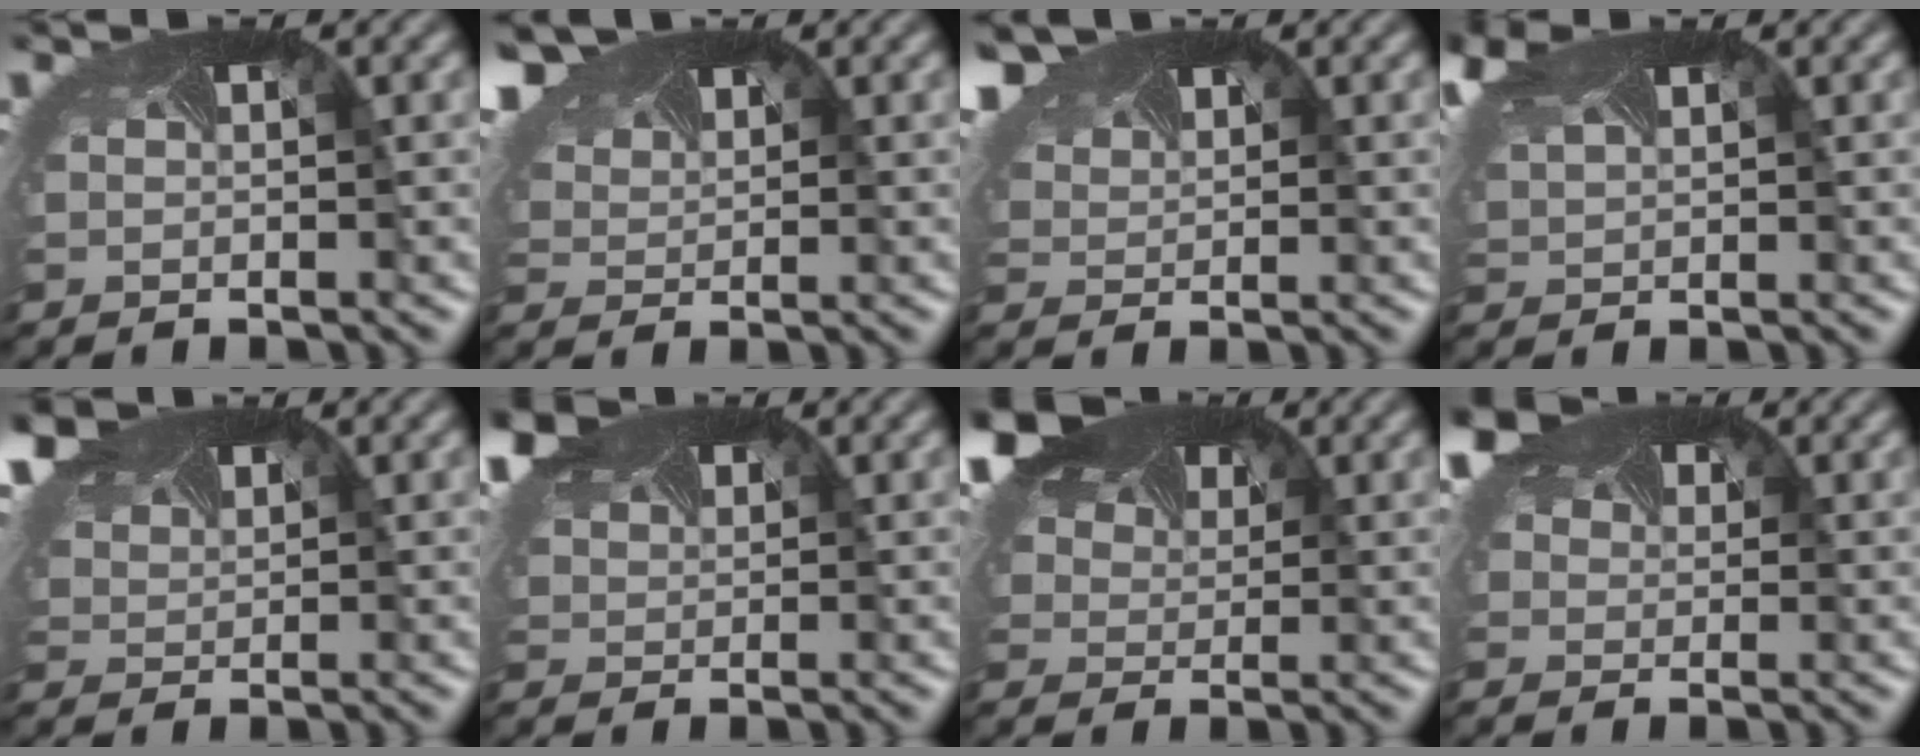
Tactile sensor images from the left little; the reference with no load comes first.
{"total": 5.6, "force": [4.3, 2.7, 2.4], "torque": [-0.093, 0.005, 0.087]}
{"total": 4.9, "force": [3.8, 2.4, 2.0], "torque": [-0.083, 0.001, 0.080]}
{"total": 4.6, "force": [2.9, 2.1, 2.9], "torque": [-0.101, 0.003, 0.061]}
{"total": 5.2, "force": [4.1, 2.4, 2.2], "torque": [-0.084, 0.004, 0.081]}
{"total": 4.7, "force": [3.5, 2.5, 1.9], "torque": [-0.075, 0.002, 0.069]}
{"total": 9.9, "force": [5.9, 5.9, 5.3], "torque": [-0.134, 0.024, 0.104]}
{"total": 5.7, "force": [3.8, 3.5, 2.4], "torque": [-0.080, 0.010, 0.059]}